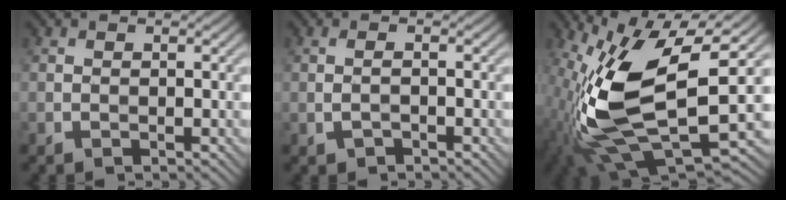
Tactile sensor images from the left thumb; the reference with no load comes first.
{"total": 1.0, "force": [-0.7, 0.3, 0.7], "torque": [-0.019, 0.003, -0.013]}
{"total": 15.8, "force": [-0.2, 7.2, 14.1], "torque": [-0.309, -0.018, -0.002]}